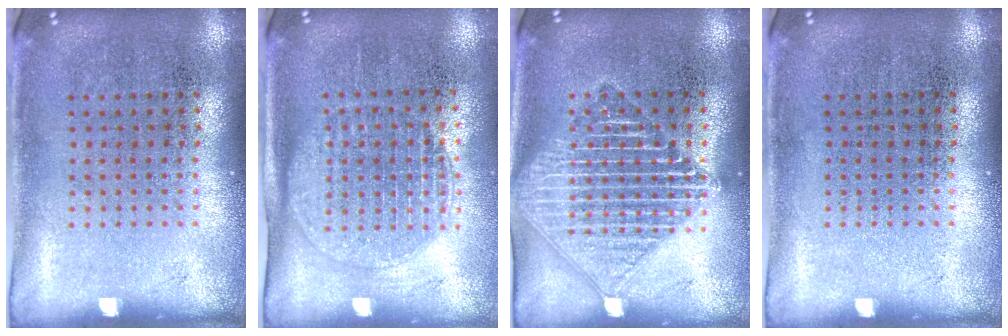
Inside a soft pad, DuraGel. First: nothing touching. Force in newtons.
{"total": 1.5, "press": 1.3, "slide": 0.8}
{"total": 2.6, "press": 2.6, "slide": 0.3}
{"total": 0.0}